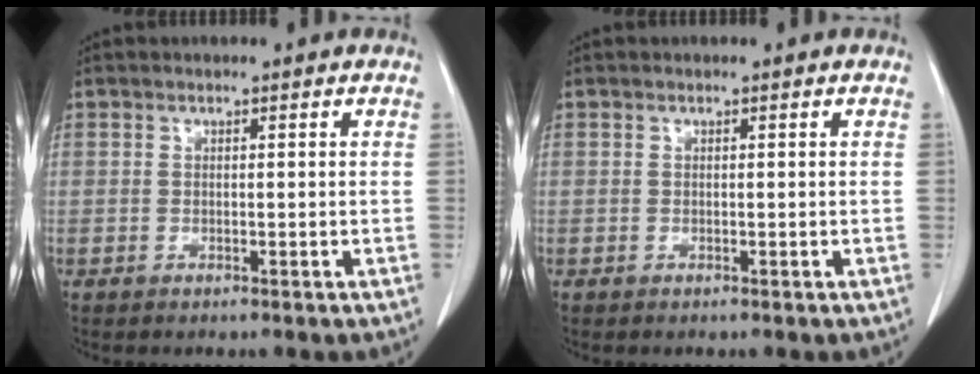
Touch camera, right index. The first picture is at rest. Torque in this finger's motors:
{"motor_torque": [0.00, 0.00, 0.00, 0.00]}